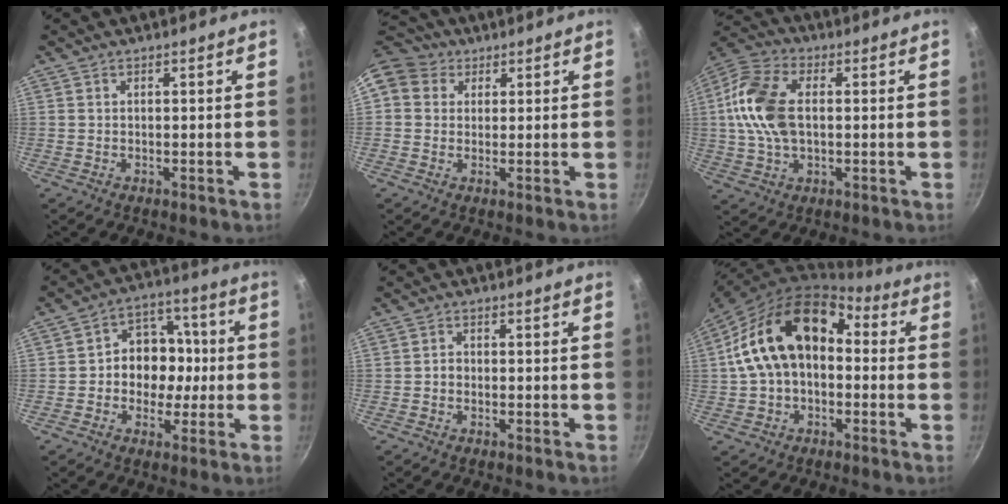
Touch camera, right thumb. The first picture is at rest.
{"total": 9.6, "force": [3.2, 8.1, 3.9], "torque": [-0.062, 0.016, 0.043]}
{"total": 14.1, "force": [1.0, 8.6, 11.1], "torque": [-0.210, 0.020, 0.005]}
{"total": 11.2, "force": [-0.8, 9.3, 6.2], "torque": [-0.035, 0.026, -0.025]}
{"total": 1.3, "force": [-0.3, 1.1, 0.7], "torque": [-0.008, 0.008, -0.006]}
{"total": 18.2, "force": [1.0, 12.4, 13.2], "torque": [-0.204, 0.057, 0.005]}